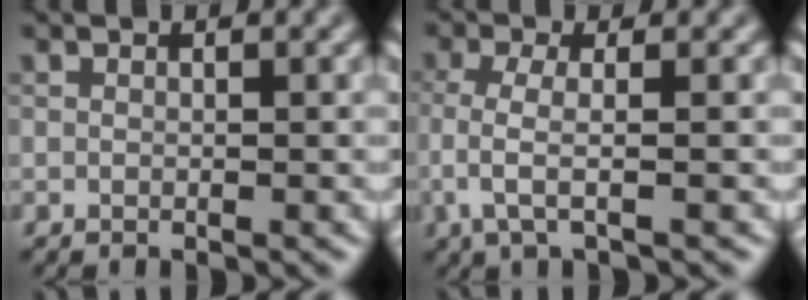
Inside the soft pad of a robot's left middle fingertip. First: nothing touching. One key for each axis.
{"total": 2.8, "fx": -0.6, "fy": 0.7, "fz": 2.6, "tx": -0.058, "ty": -0.006, "tz": -0.016}